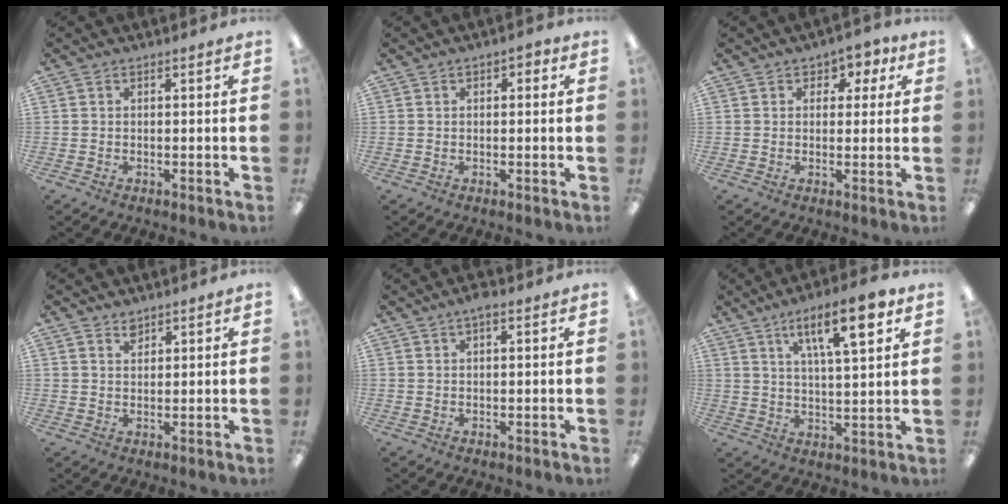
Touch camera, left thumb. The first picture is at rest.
{"total": 1.6, "force": [0.4, 0.9, 1.2], "torque": [-0.016, 0.002, 0.005]}
{"total": 3.8, "force": [1.7, 2.9, 1.8], "torque": [-0.018, -0.001, 0.025]}
{"total": 2.3, "force": [2.0, 1.0, 0.6], "torque": [-0.006, -0.006, 0.037]}
{"total": 2.2, "force": [1.4, 0.6, 1.7], "torque": [-0.027, 0.000, 0.022]}
{"total": 12.6, "force": [7.0, 3.5, 9.9], "torque": [-0.147, -0.028, 0.111]}